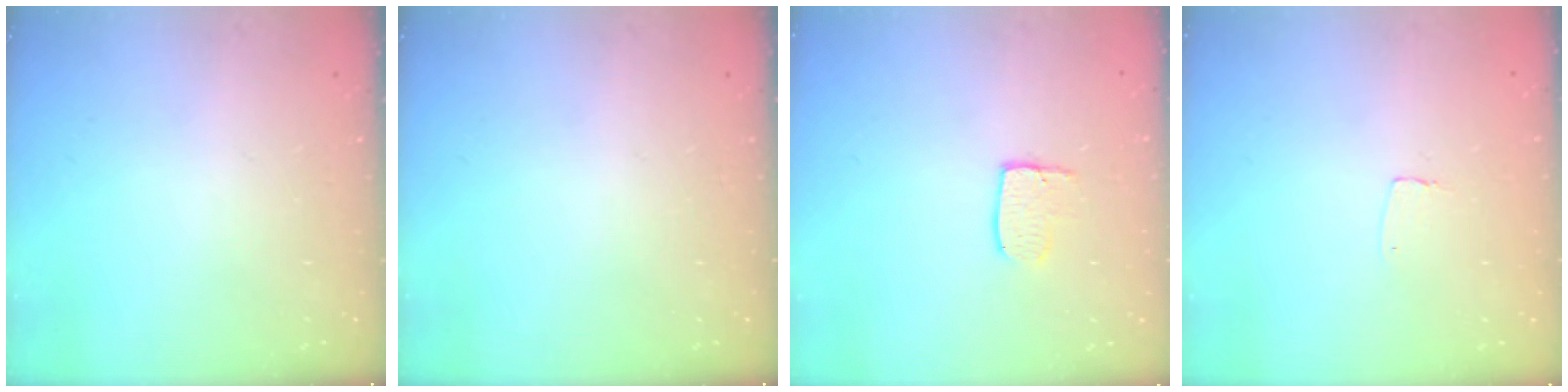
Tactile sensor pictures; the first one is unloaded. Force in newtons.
{"total": 0.0}
{"total": 5.5, "press": 5.5, "slide": 0.3}
{"total": 3.5, "press": 3.5, "slide": 0.3}